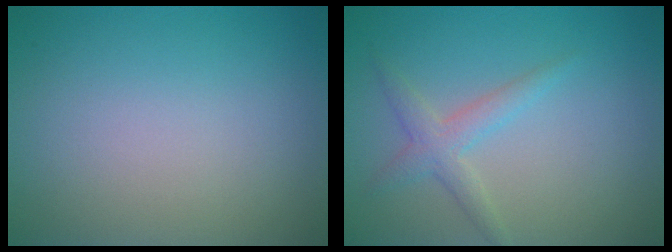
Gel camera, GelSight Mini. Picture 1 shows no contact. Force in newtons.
{"total": 2.3, "press": 2.2, "slide": 0.1}